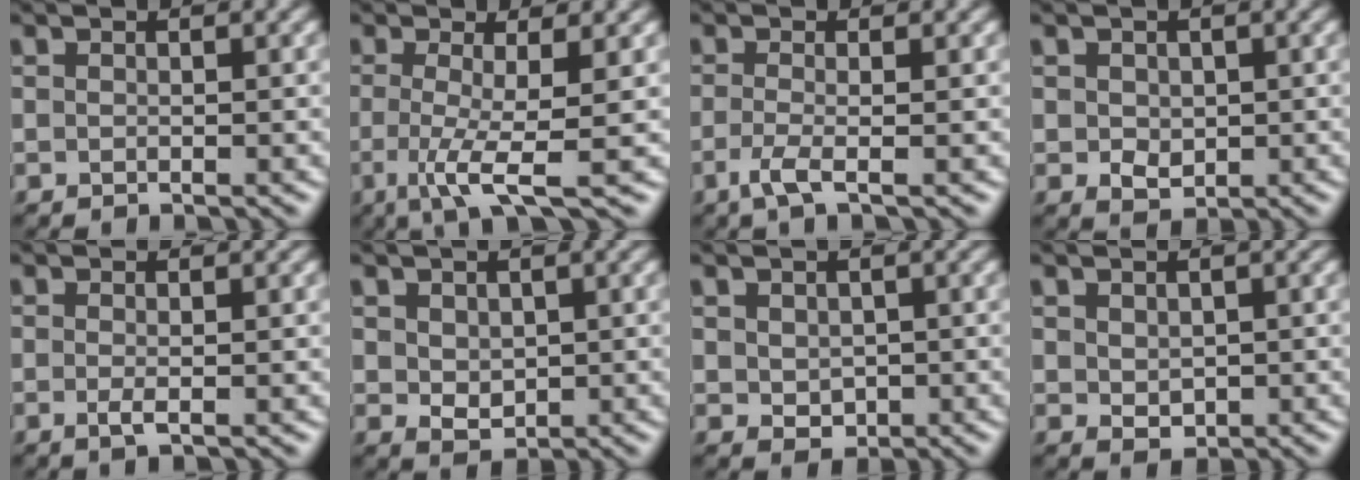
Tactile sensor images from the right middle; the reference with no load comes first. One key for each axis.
{"total": 4.7, "fx": -0.7, "fy": 0.9, "fz": 4.6, "tx": -0.086, "ty": -0.012, "tz": -0.015}
{"total": 2.4, "fx": -1.0, "fy": 0.6, "fz": 2.1, "tx": -0.044, "ty": -0.007, "tz": -0.028}
{"total": 1.9, "fx": 0.1, "fy": 1.5, "fz": 1.1, "tx": -0.021, "ty": -0.003, "tz": 0.005}
{"total": 1.0, "fx": -0.2, "fy": 0.2, "fz": 1.0, "tx": -0.021, "ty": -0.005, "tz": -0.003}
{"total": 1.8, "fx": 0.4, "fy": 1.4, "fz": 1.1, "tx": -0.022, "ty": -0.004, "tz": 0.013}
{"total": 1.7, "fx": 0.2, "fy": 1.4, "fz": 0.9, "tx": -0.016, "ty": -0.004, "tz": 0.007}
{"total": 1.3, "fx": 0.3, "fy": 1.1, "fz": 0.7, "tx": -0.013, "ty": -0.004, "tz": 0.012}